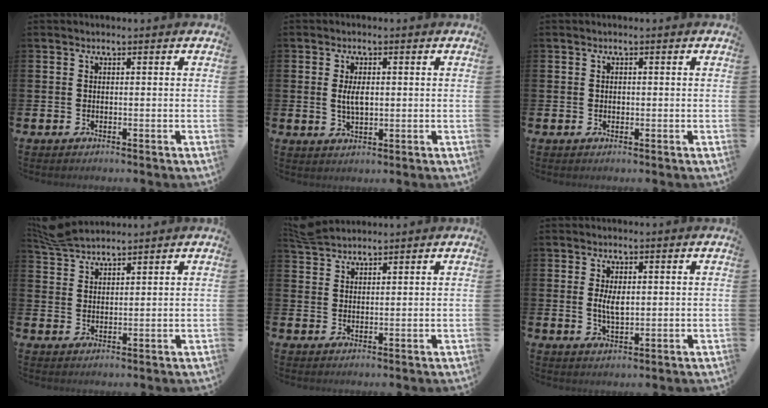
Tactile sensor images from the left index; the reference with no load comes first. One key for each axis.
{"total": 3.3, "fx": 0.5, "fy": 1.7, "fz": 2.8, "tx": -0.045, "ty": 0.002, "tz": 0.004}
{"total": 0.5, "fx": 0.1, "fy": 0.5, "fz": 0.2, "tx": 0.000, "ty": 0.002, "tz": -0.001}
{"total": 4.8, "fx": 4.7, "fy": 0.6, "fz": 0.8, "tx": -0.023, "ty": -0.020, "tz": 0.087}
{"total": 3.6, "fx": 3.6, "fy": 0.7, "fz": 0.3, "tx": -0.003, "ty": -0.017, "tz": 0.064}
{"total": 3.3, "fx": 0.5, "fy": 1.6, "fz": 2.9, "tx": -0.045, "ty": 0.001, "tz": 0.005}